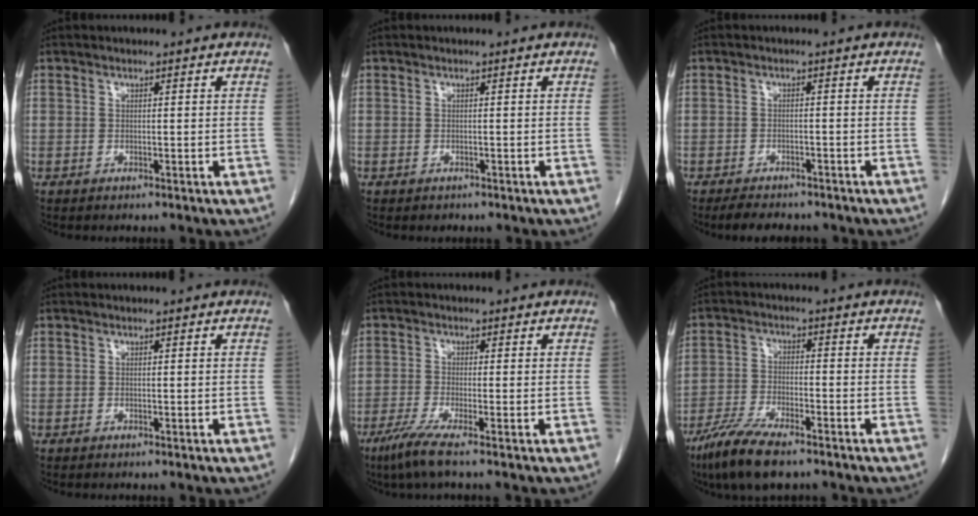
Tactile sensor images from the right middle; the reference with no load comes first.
{"total": 0.5, "force": [-0.4, 0.4, 0.1], "torque": [-0.008, 0.002, -0.003]}
{"total": 5.4, "force": [-4.6, 2.0, 2.1], "torque": [-0.032, -0.006, -0.064]}
{"total": 0.0}
{"total": 4.1, "force": [-2.6, -0.4, 3.1], "torque": [-0.069, -0.015, -0.057]}
{"total": 10.0, "force": [-7.3, 3.0, 6.2], "torque": [-0.120, -0.017, -0.130]}